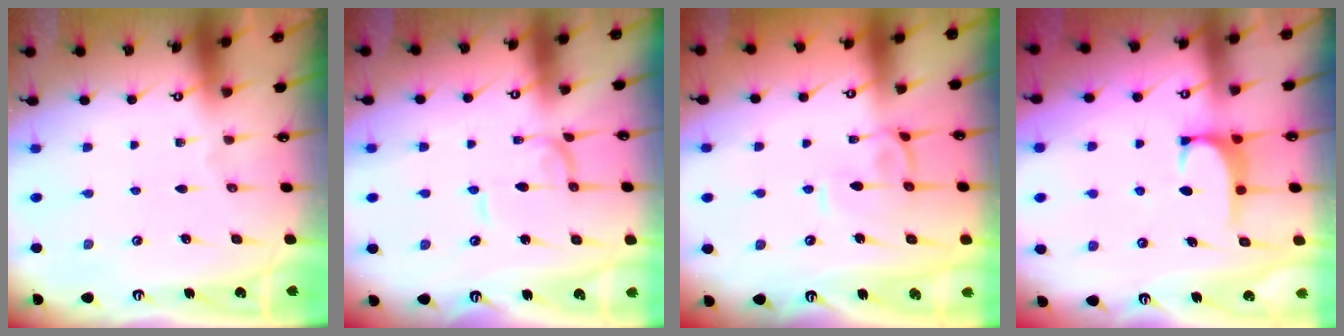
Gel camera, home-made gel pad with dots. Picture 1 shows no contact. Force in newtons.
{"total": 0.9, "press": 0.9, "slide": 0.1}
{"total": 1.0, "press": 0.9, "slide": 0.5}
{"total": 0.9, "press": 0.6, "slide": 0.6}